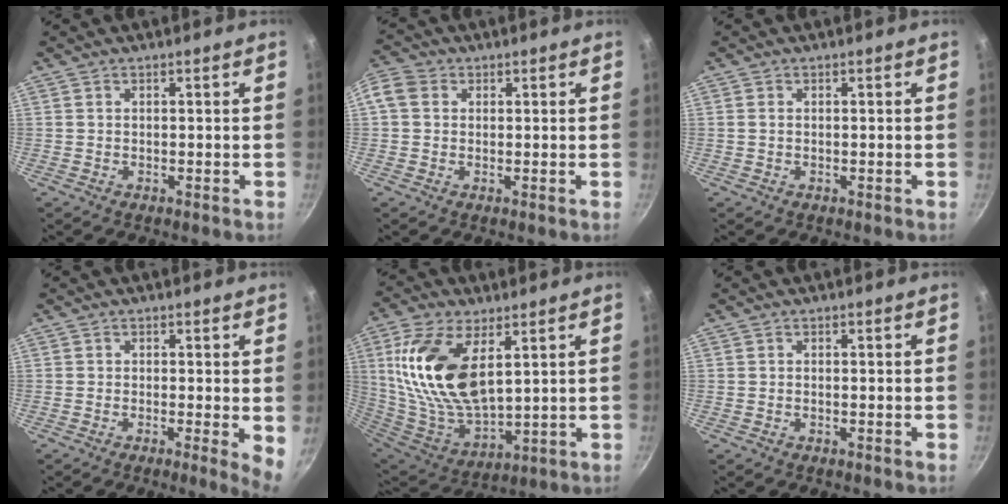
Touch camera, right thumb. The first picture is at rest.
{"total": 6.5, "force": [1.3, 5.4, 3.3], "torque": [-0.069, 0.012, 0.009]}
{"total": 0.7, "force": [0.1, 0.5, 0.5], "torque": [-0.009, 0.002, 0.001]}
{"total": 4.1, "force": [-0.3, 0.8, 4.0], "torque": [-0.049, -0.008, -0.007]}
{"total": 20.1, "force": [6.3, 10.4, 16.0], "torque": [-0.313, -0.035, 0.130]}
{"total": 0.0}